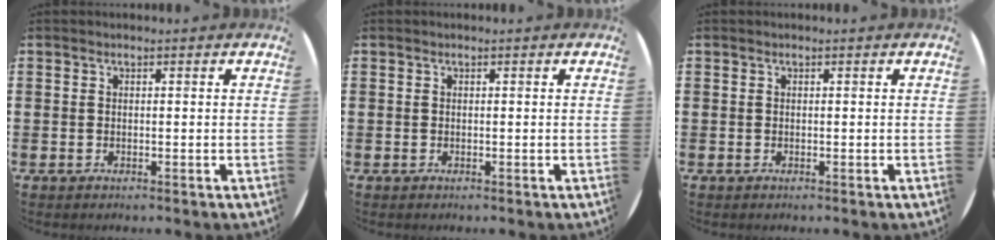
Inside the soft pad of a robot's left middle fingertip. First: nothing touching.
{"total": 0.0}
{"total": 0.0}